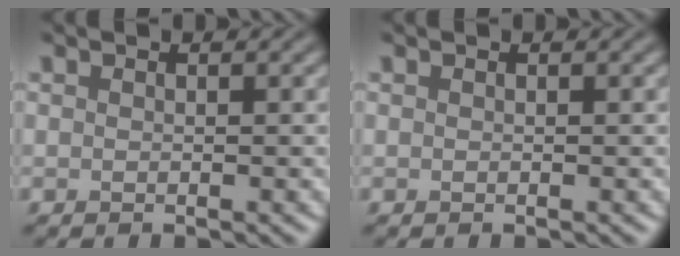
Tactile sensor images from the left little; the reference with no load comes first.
{"total": 0.0}